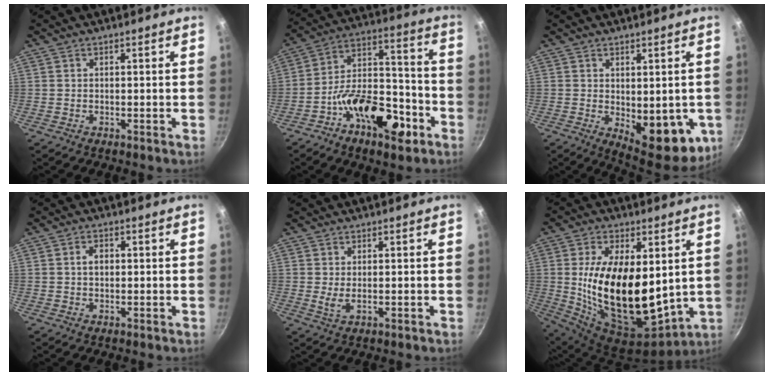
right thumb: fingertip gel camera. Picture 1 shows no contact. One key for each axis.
{"total": 18.3, "fx": -9.0, "fy": 9.0, "fz": 13.1, "tx": -0.172, "ty": 0.078, "tz": -0.150}
{"total": 14.1, "fx": -2.4, "fy": 6.9, "fz": 12.1, "tx": -0.114, "ty": -0.021, "tz": -0.017}
{"total": 2.2, "fx": 0.2, "fy": 1.6, "fz": 1.5, "tx": -0.017, "ty": 0.007, "tz": 0.003}
{"total": 2.3, "fx": 0.0, "fy": 0.9, "fz": 2.1, "tx": -0.044, "ty": -0.008, "tz": 0.005}
{"total": 23.3, "fx": 2.6, "fy": 12.3, "fz": 19.6, "tx": -0.346, "ty": -0.037, "tz": 0.060}